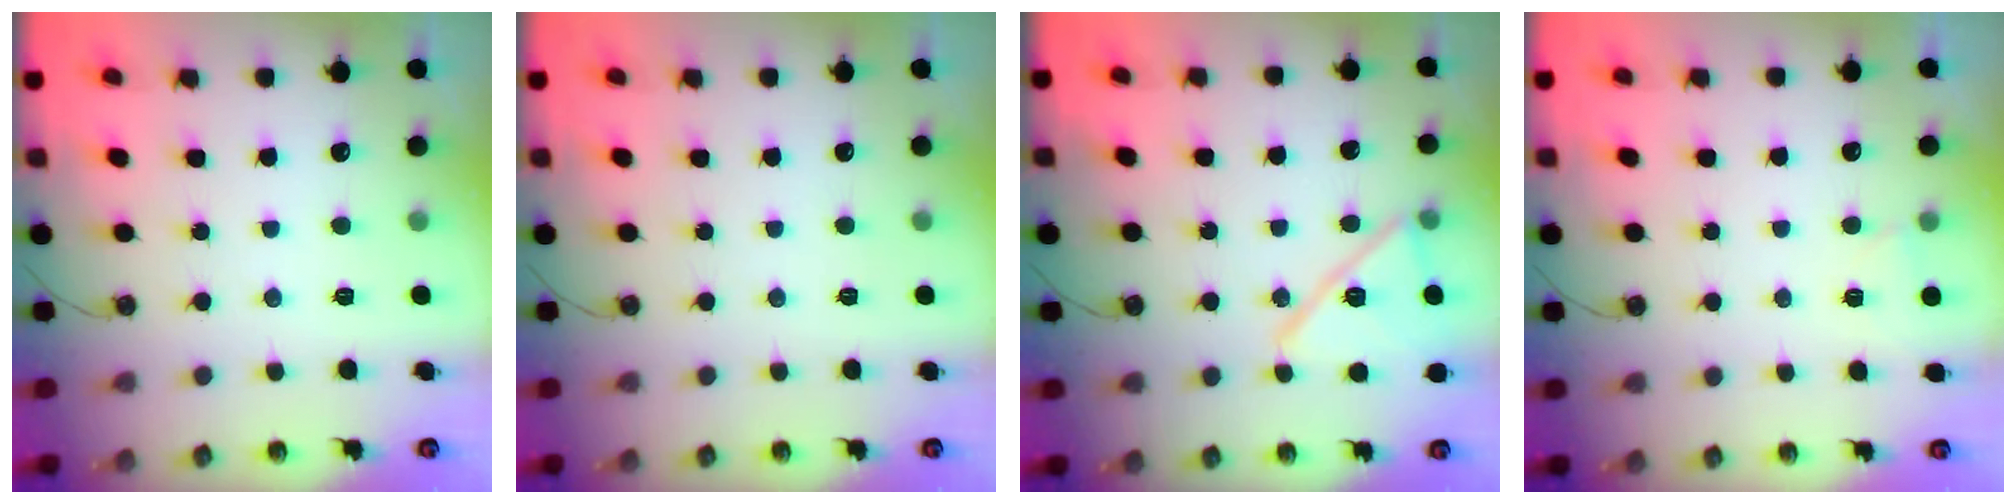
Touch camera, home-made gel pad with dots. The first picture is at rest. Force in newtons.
{"total": 0.0}
{"total": 15.5, "press": 15.4, "slide": 1.1}
{"total": 1.8, "press": 1.6, "slide": 0.8}